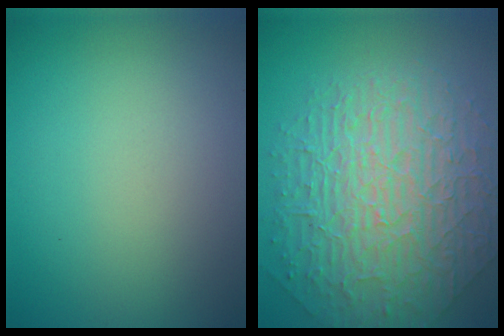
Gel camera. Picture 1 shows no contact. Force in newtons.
{"total": 9.8, "press": 6.8, "slide": 7.0}